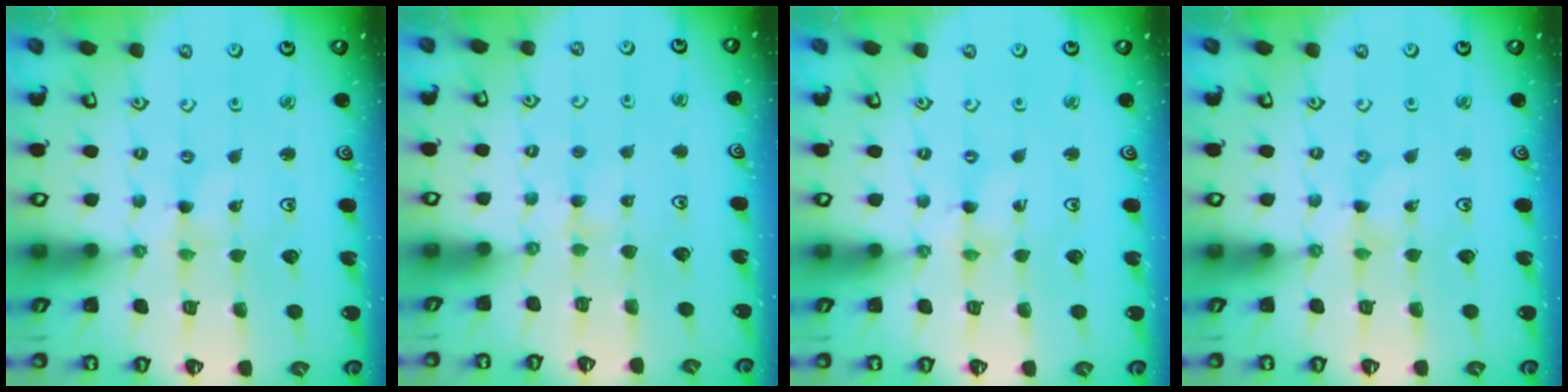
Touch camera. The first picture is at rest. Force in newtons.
{"total": 2.9, "press": 2.9, "slide": 0.4}
{"total": 0.0}
{"total": 0.0}